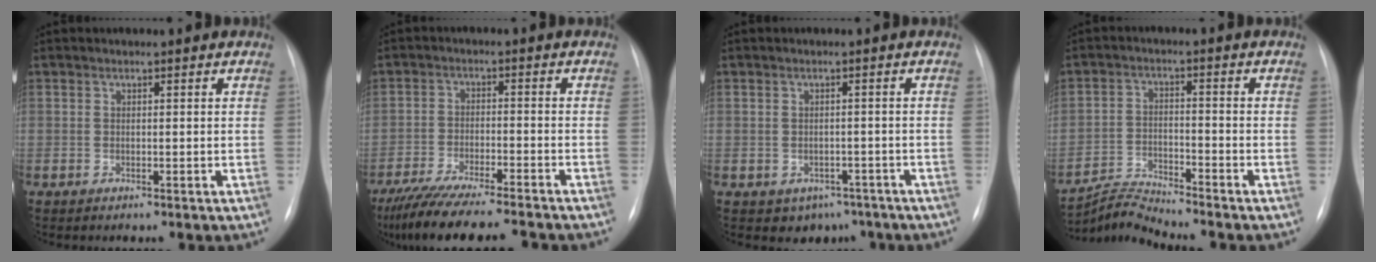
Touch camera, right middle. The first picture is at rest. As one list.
[{"total": 15.5, "force": [-13.5, 1.2, 7.5], "torque": [-0.130, -0.028, -0.210]}, {"total": 4.2, "force": [-2.7, 3.0, 1.0], "torque": [-0.001, 0.008, -0.030]}, {"total": 5.6, "force": [-5.3, -1.8, -0.7], "torque": [-0.006, -0.012, -0.099]}]